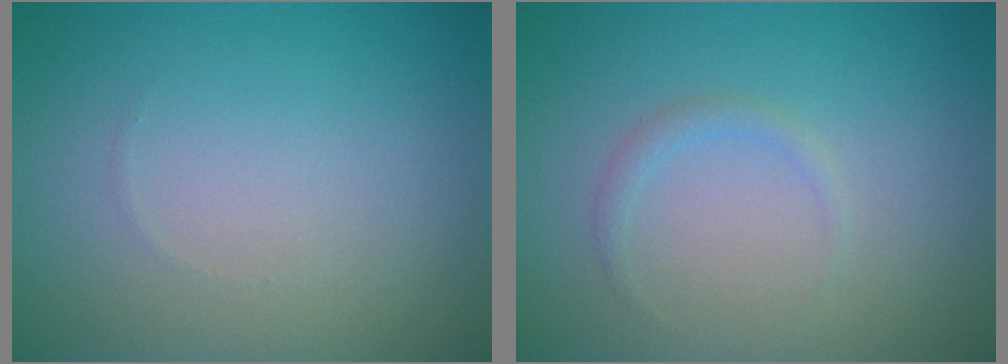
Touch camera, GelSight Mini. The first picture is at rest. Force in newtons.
{"total": 0.9, "press": 0.9, "slide": 0.1}